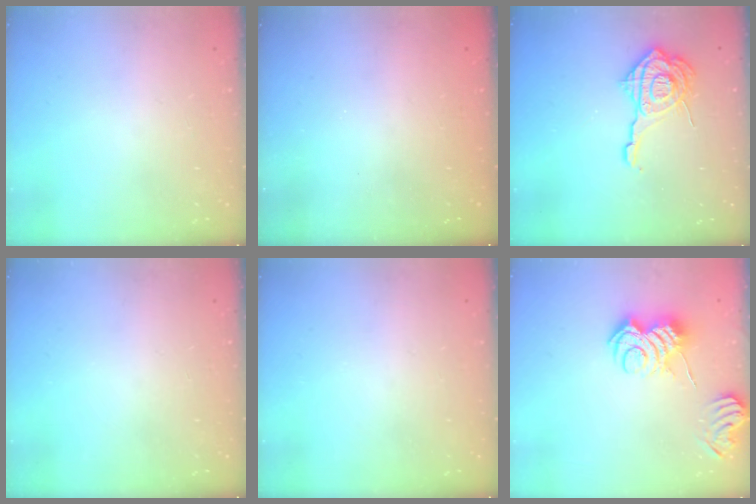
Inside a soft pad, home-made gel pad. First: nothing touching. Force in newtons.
{"total": 2.4, "press": 2.3, "slide": 0.7}
{"total": 15.6, "press": 15.6, "slide": 1.4}
{"total": 0.0}
{"total": 0.0}
{"total": 6.2, "press": 6.2, "slide": 0.4}